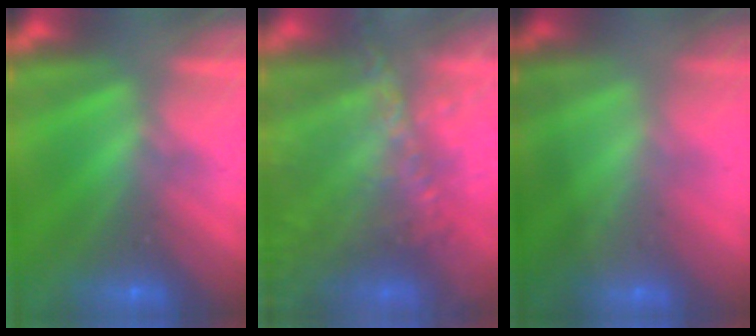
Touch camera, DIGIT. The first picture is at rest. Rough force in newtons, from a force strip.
{"total": 8.9}
{"total": 1.5}